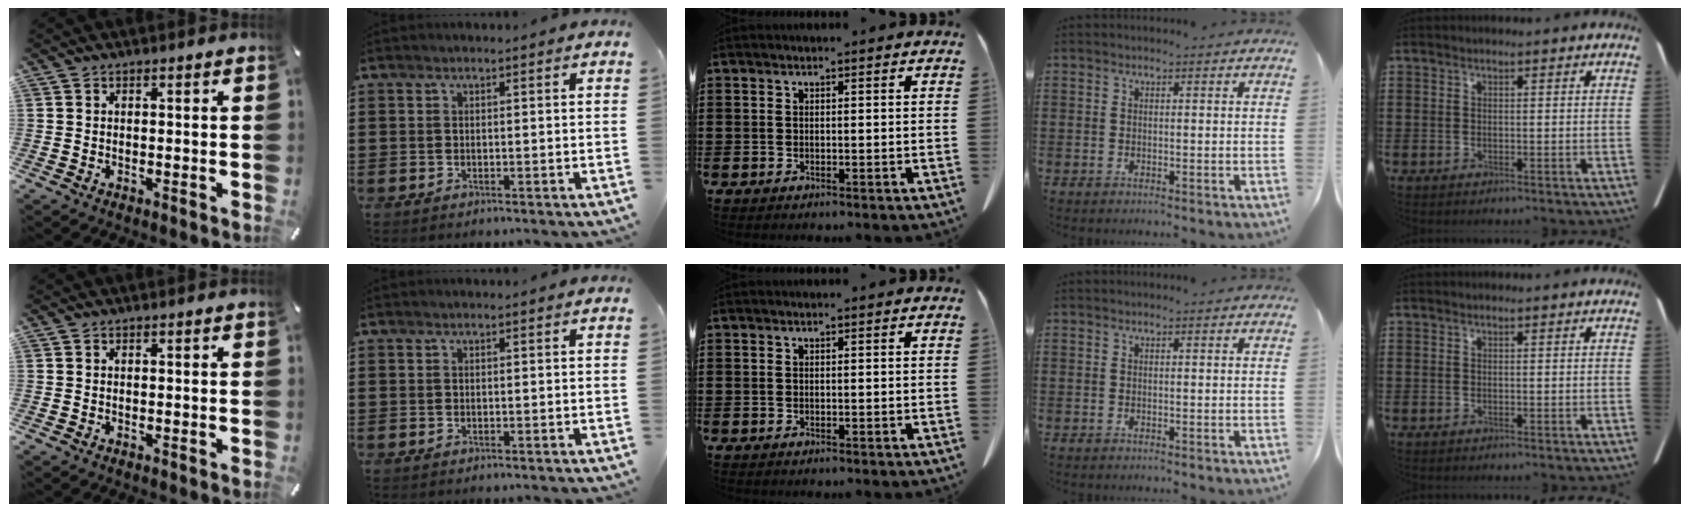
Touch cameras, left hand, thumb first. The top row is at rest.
{}